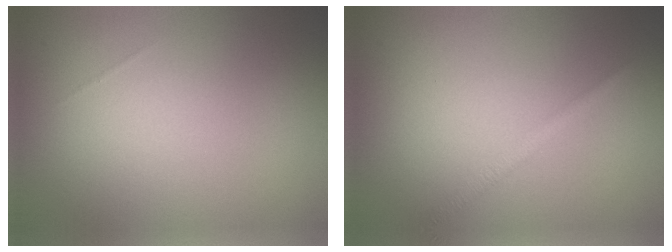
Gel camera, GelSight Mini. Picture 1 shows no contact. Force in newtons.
{"total": 1.4, "press": 1.4, "slide": 0.1}